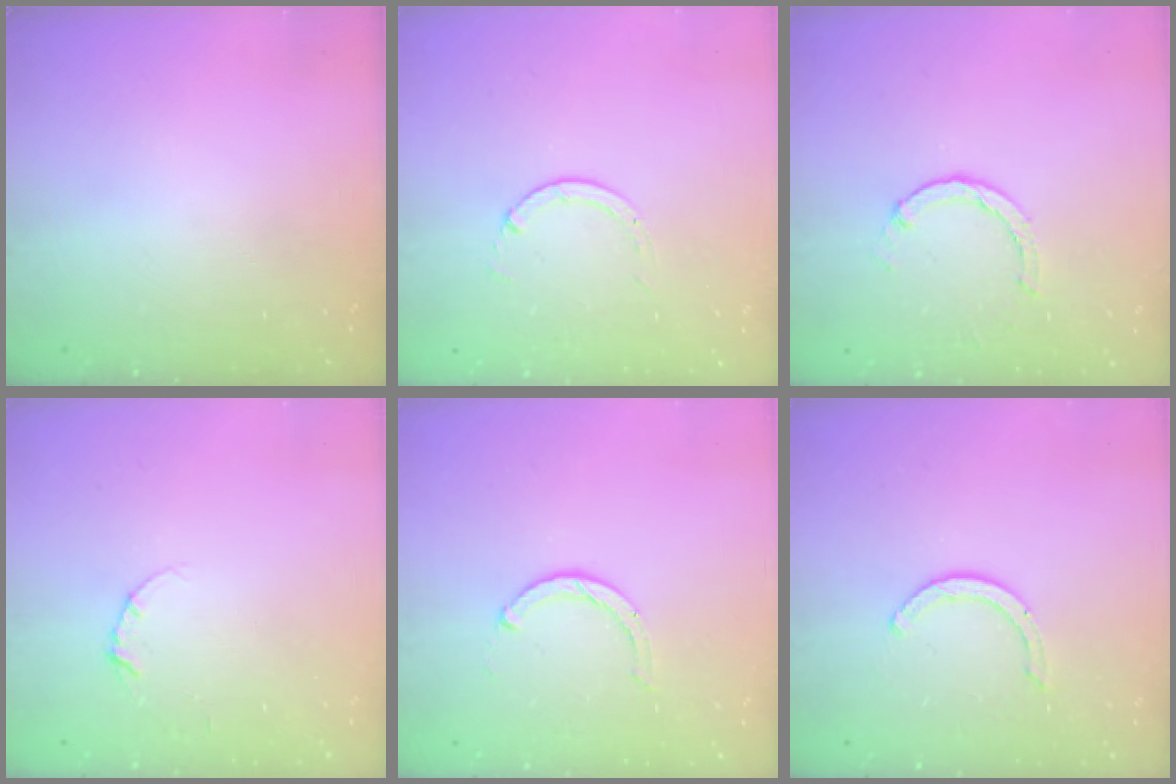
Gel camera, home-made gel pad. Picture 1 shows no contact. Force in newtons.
{"total": 1.3, "press": 1.3, "slide": 0.2}
{"total": 2.0, "press": 2.0, "slide": 0.2}
{"total": 3.7, "press": 3.7, "slide": 0.4}
{"total": 2.3, "press": 2.3, "slide": 0.4}
{"total": 3.8, "press": 3.8, "slide": 0.3}